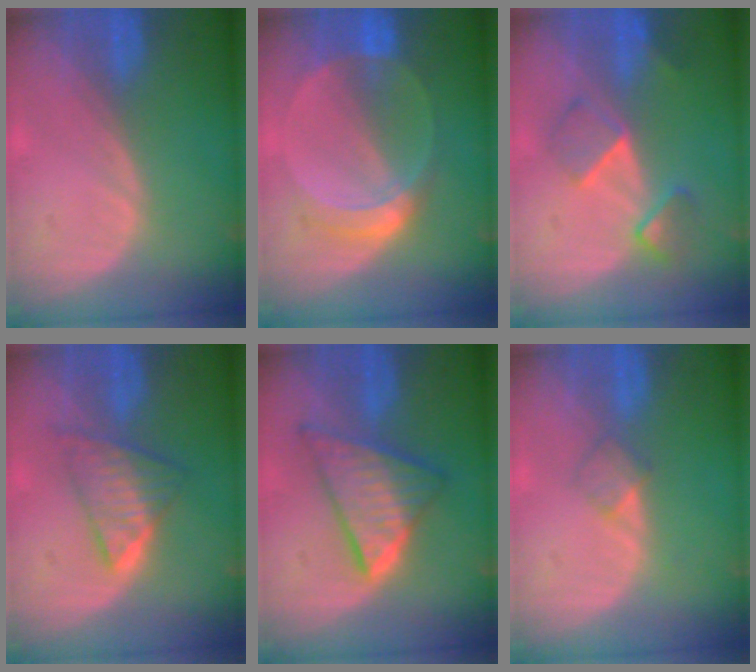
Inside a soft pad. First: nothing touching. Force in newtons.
{"total": 6.1, "press": 5.6, "slide": 2.4}
{"total": 5.5, "press": 5.4, "slide": 1.2}
{"total": 6.0, "press": 5.9, "slide": 0.6}
{"total": 8.6, "press": 8.6, "slide": 0.5}
{"total": 2.0, "press": 2.0, "slide": 0.2}